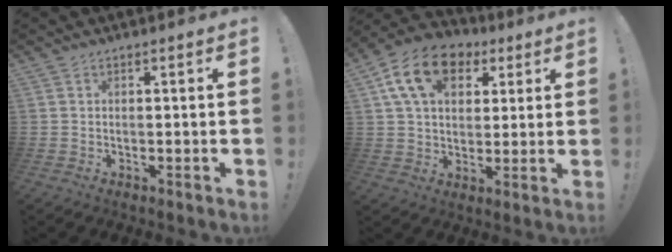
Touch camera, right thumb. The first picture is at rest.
{"total": 15.4, "force": [6.3, 10.5, 9.4], "torque": [-0.156, -0.012, 0.121]}